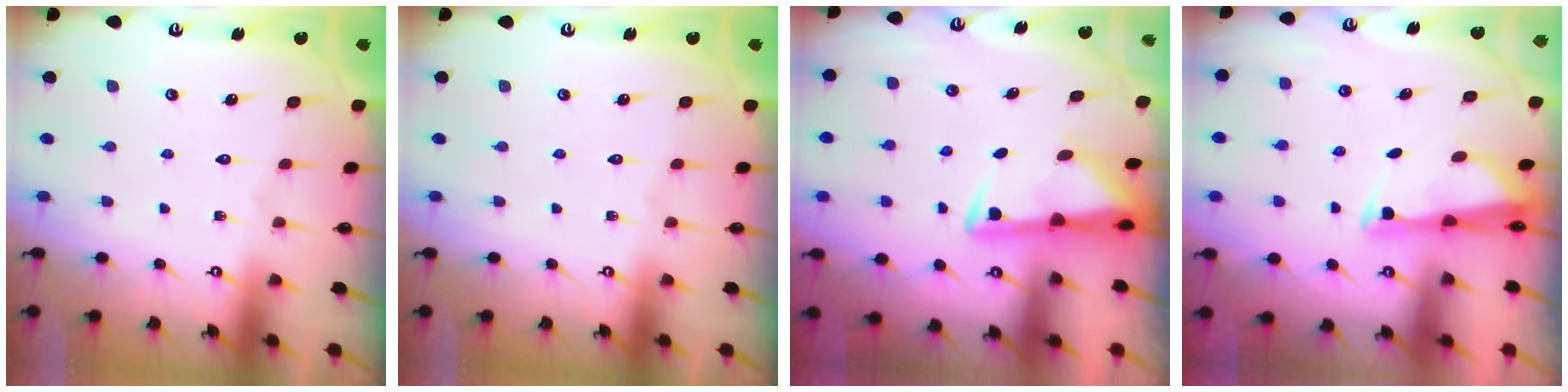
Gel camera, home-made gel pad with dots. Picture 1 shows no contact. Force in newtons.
{"total": 0.0}
{"total": 2.9, "press": 2.8, "slide": 0.5}
{"total": 2.8, "press": 2.7, "slide": 0.7}